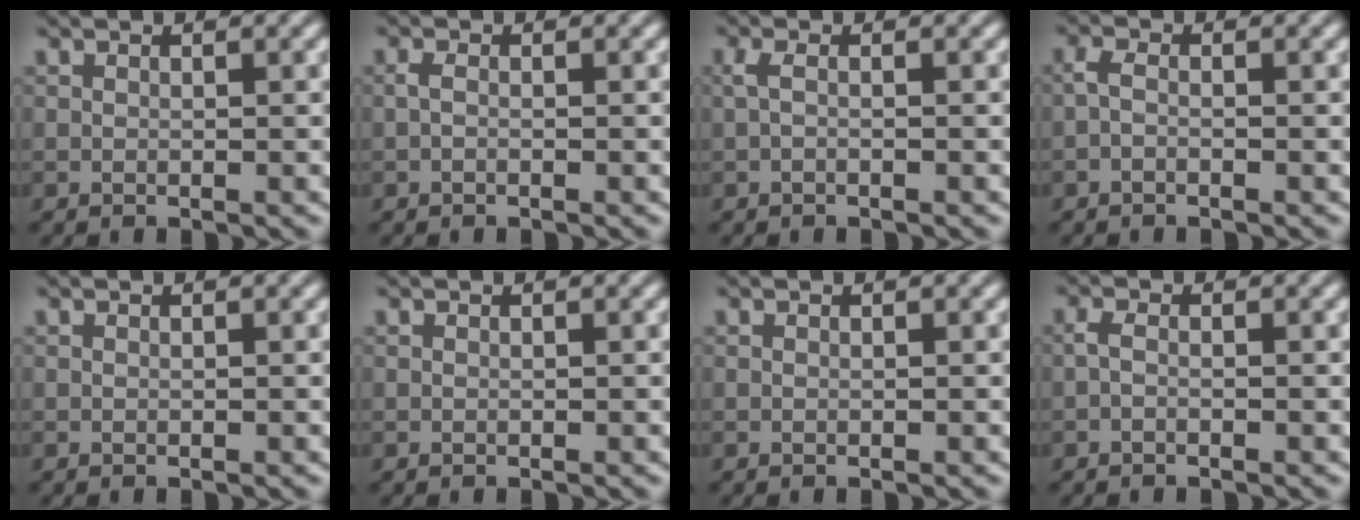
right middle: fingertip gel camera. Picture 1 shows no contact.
{"total": 0.8, "force": [-0.4, 0.3, 0.7], "torque": [-0.018, 0.000, -0.010]}
{"total": 1.2, "force": [-0.2, 0.3, 1.1], "torque": [-0.027, 0.001, -0.008]}
{"total": 1.3, "force": [-0.6, 0.5, 1.0], "torque": [-0.023, 0.001, -0.017]}
{"total": 0.0}
{"total": 0.0}
{"total": 0.0}
{"total": 1.1, "force": [-0.5, 0.4, 0.9], "torque": [-0.022, 0.002, -0.014]}